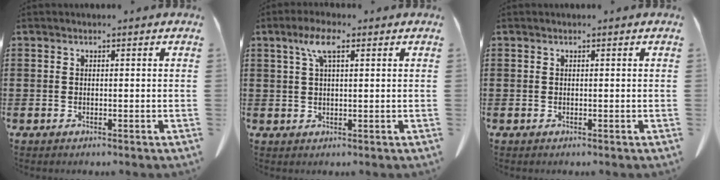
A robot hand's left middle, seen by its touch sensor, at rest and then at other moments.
{"total": 5.1, "force": [2.4, 1.5, 4.3], "torque": [-0.092, 0.009, 0.040]}
{"total": 0.0}